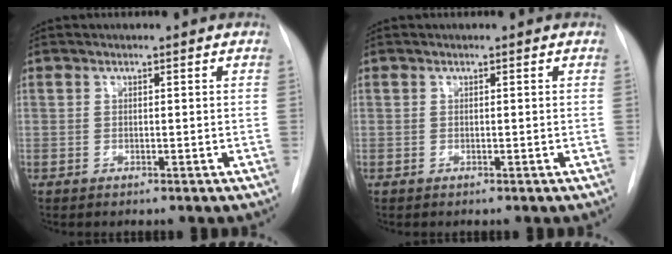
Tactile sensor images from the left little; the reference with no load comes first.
{"total": 0.0}